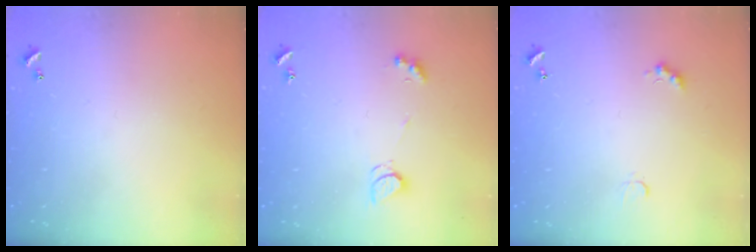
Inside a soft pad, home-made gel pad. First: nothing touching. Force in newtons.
{"total": 2.2, "press": 2.2, "slide": 0.4}
{"total": 2.4, "press": 2.3, "slide": 0.5}